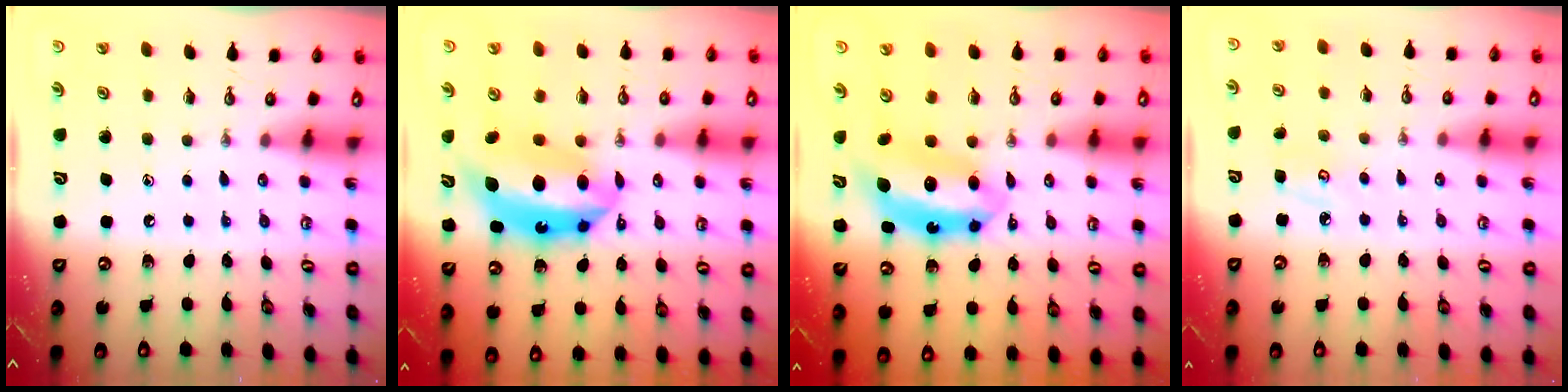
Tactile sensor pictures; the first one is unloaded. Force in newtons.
{"total": 15.1, "press": 15.0, "slide": 2.0}
{"total": 8.4, "press": 8.4, "slide": 0.6}
{"total": 4.5, "press": 4.5, "slide": 0.4}